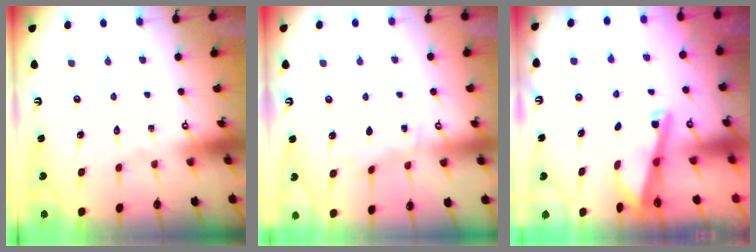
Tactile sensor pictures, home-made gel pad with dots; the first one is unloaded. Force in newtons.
{"total": 3.9, "press": 3.9, "slide": 0.5}
{"total": 3.1, "press": 3.1, "slide": 0.4}